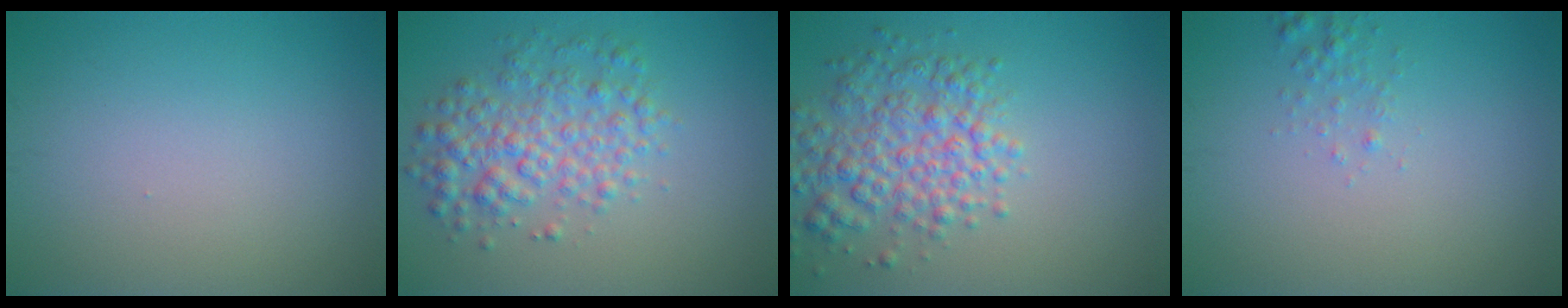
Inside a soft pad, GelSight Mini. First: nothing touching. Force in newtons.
{"total": 4.6, "press": 4.6, "slide": 0.0}
{"total": 5.2, "press": 5.2, "slide": 0.1}
{"total": 0.9, "press": 0.9, "slide": 0.1}